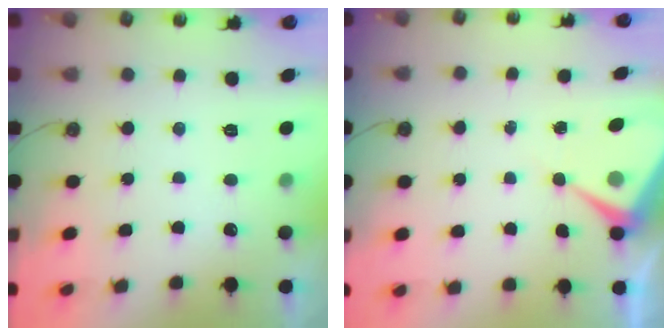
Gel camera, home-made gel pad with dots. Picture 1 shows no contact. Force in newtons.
{"total": 6.2, "press": 6.2, "slide": 0.9}